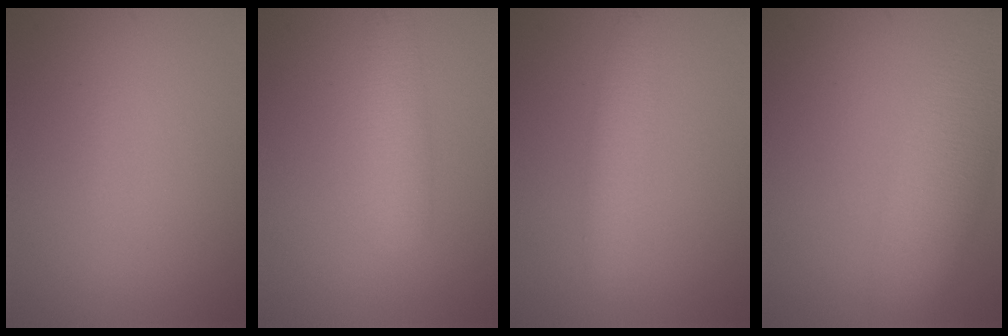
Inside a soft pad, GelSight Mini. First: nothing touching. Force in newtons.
{"total": 3.1, "press": 3.1, "slide": 0.2}
{"total": 2.5, "press": 2.5, "slide": 0.1}
{"total": 7.5, "press": 7.5, "slide": 0.3}